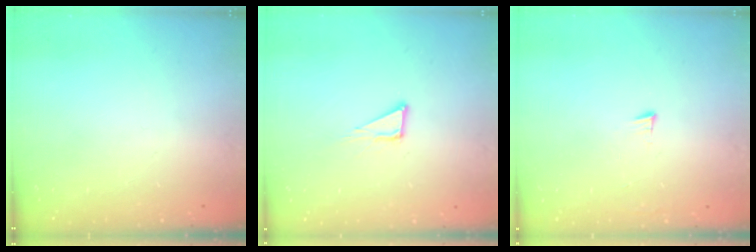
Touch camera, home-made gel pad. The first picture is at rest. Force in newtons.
{"total": 4.7, "press": 4.7, "slide": 0.2}
{"total": 3.2, "press": 3.2, "slide": 0.4}